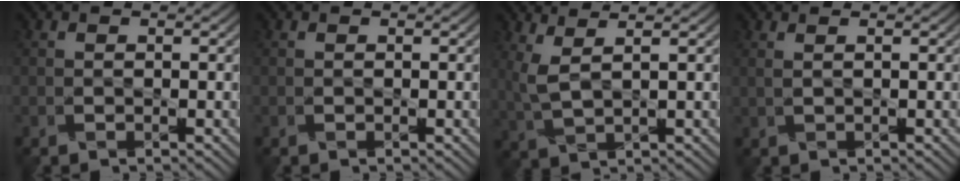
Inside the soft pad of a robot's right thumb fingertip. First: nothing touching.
{"total": 0.0}
{"total": 3.7, "force": [2.2, 0.8, 2.9], "torque": [-0.084, 0.007, 0.052]}
{"total": 1.0, "force": [0.9, -0.2, 0.4], "torque": [-0.012, -0.004, 0.012]}